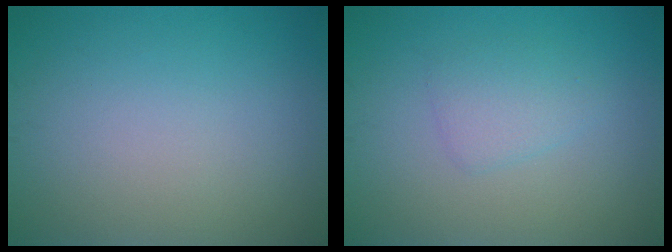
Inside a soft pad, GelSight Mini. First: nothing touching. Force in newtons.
{"total": 1.9, "press": 1.9, "slide": 0.0}